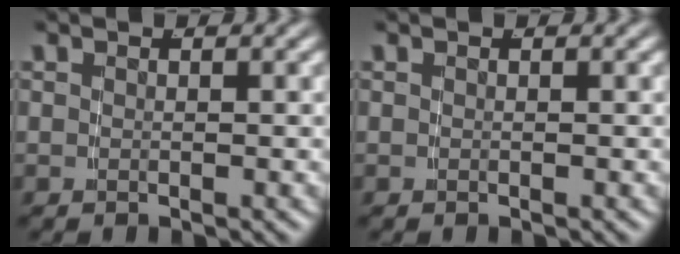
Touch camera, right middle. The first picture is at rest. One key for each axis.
{"total": 0.0}